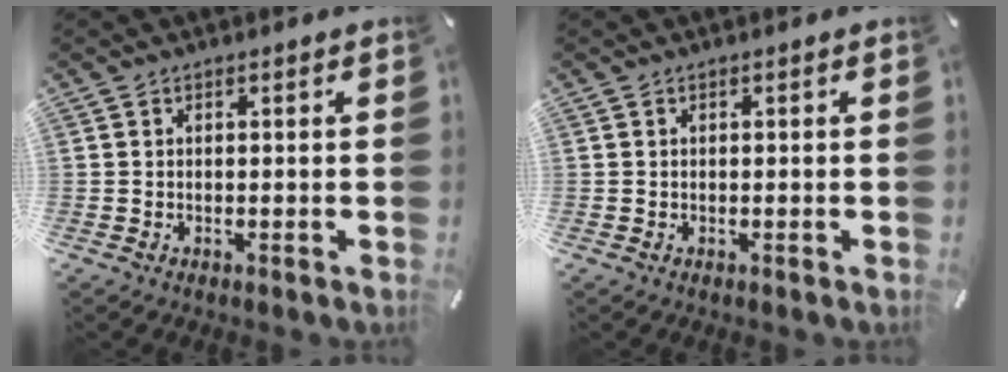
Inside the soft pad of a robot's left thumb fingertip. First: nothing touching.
{"total": 0.0}